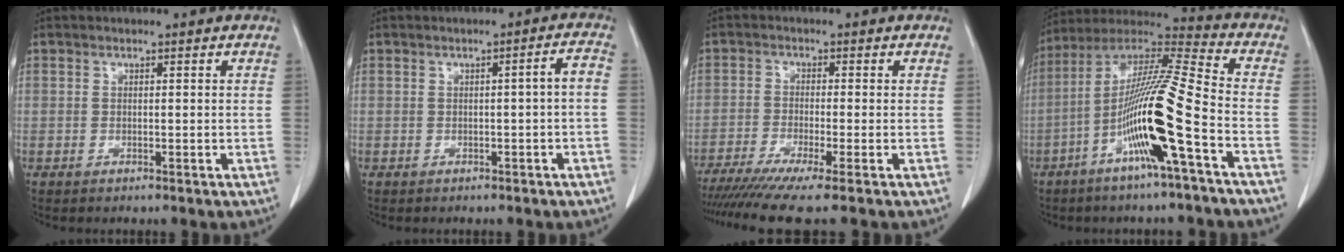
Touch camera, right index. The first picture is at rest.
{"total": 2.4, "force": [-0.6, 0.0, 2.3], "torque": [-0.028, 0.005, -0.008]}
{"total": 10.0, "force": [-7.9, -1.0, 6.0], "torque": [-0.086, -0.023, -0.125]}
{"total": 16.2, "force": [-5.6, -0.5, 15.2], "torque": [-0.289, 0.002, -0.112]}